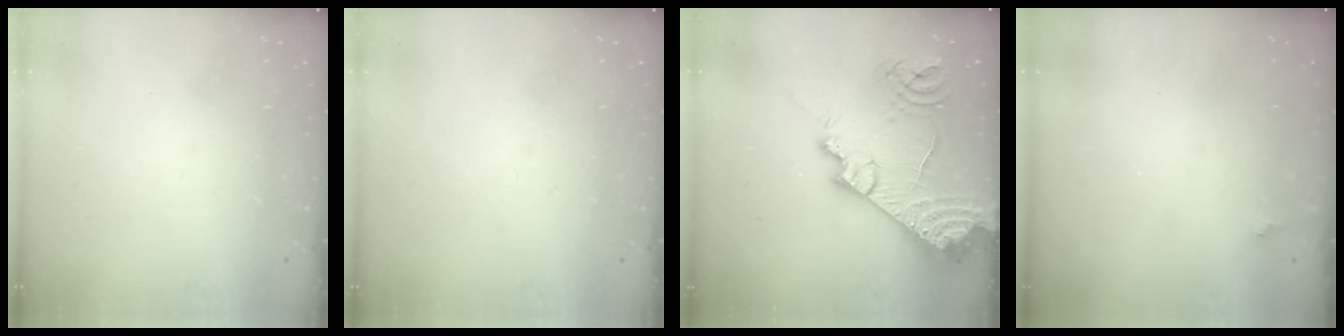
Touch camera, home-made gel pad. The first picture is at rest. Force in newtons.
{"total": 0.0}
{"total": 20.1, "press": 20.0, "slide": 2.1}
{"total": 2.0, "press": 2.0, "slide": 0.5}